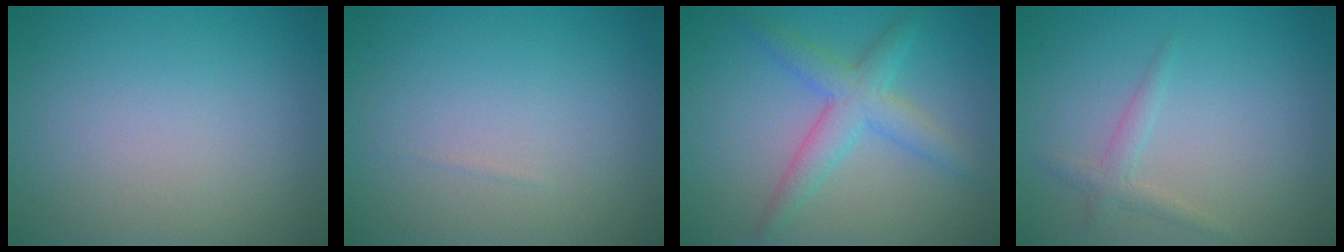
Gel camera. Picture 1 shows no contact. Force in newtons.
{"total": 0.0}
{"total": 3.9, "press": 3.9, "slide": 0.2}
{"total": 1.5, "press": 1.5, "slide": 0.1}